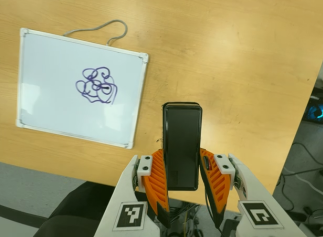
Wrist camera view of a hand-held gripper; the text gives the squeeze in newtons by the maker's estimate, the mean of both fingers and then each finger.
{"total": 4.8, "left": 3.1, "right": 6.5}